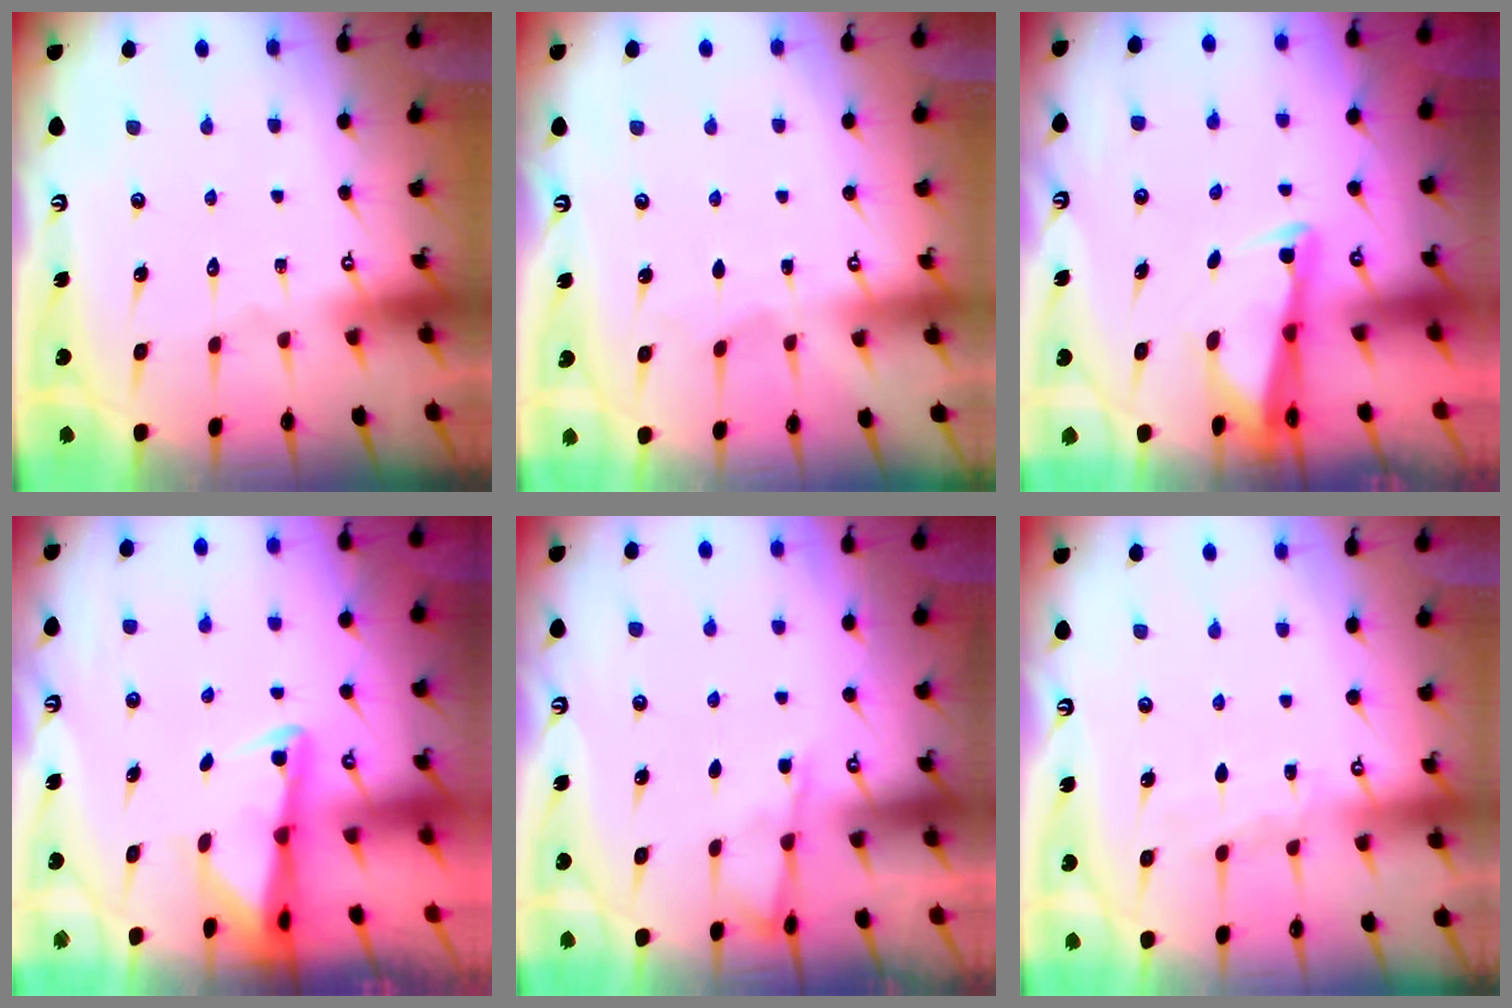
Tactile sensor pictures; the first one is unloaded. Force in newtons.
{"total": 2.7, "press": 2.7, "slide": 0.2}
{"total": 2.6, "press": 2.5, "slide": 0.6}
{"total": 2.3, "press": 2.3, "slide": 0.5}
{"total": 3.2, "press": 3.2, "slide": 0.4}
{"total": 4.2, "press": 4.2, "slide": 0.5}